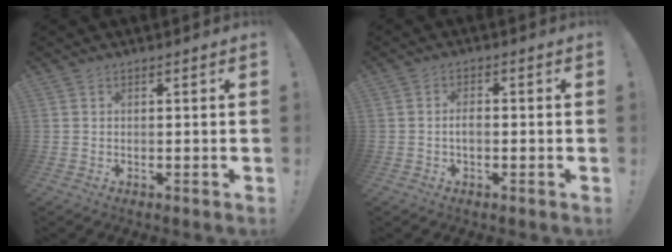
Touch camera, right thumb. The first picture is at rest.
{"total": 2.4, "force": [-0.6, 1.1, 2.0], "torque": [-0.039, 0.003, -0.014]}